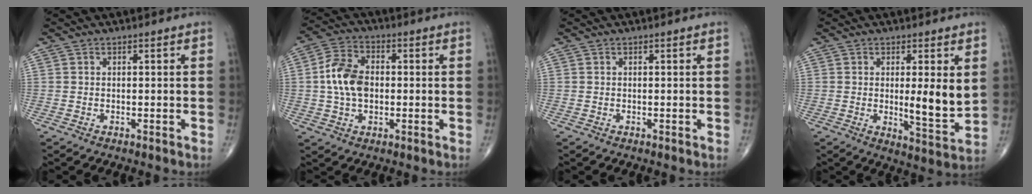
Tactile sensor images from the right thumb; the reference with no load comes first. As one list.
[{"total": 9.4, "force": [0.0, 6.2, 7.0], "torque": [-0.129, 0.016, -0.007]}, {"total": 0.0}, {"total": 8.1, "force": [1.3, 2.0, 7.8], "torque": [-0.111, -0.027, 0.024]}]